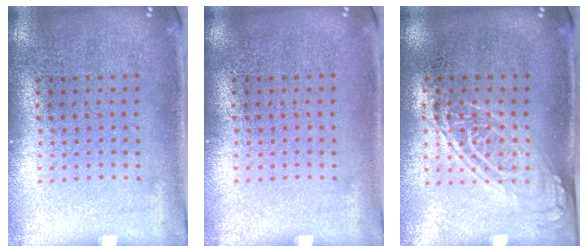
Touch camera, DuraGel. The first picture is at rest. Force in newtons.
{"total": 0.0}
{"total": 1.4, "press": 1.2, "slide": 0.8}